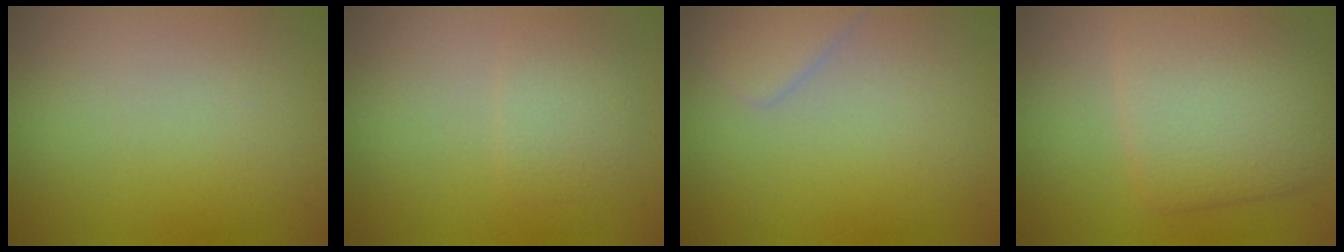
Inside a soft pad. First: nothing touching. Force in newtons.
{"total": 1.8, "press": 1.8, "slide": 0.1}
{"total": 1.9, "press": 1.9, "slide": 0.2}
{"total": 6.4, "press": 6.4, "slide": 0.2}